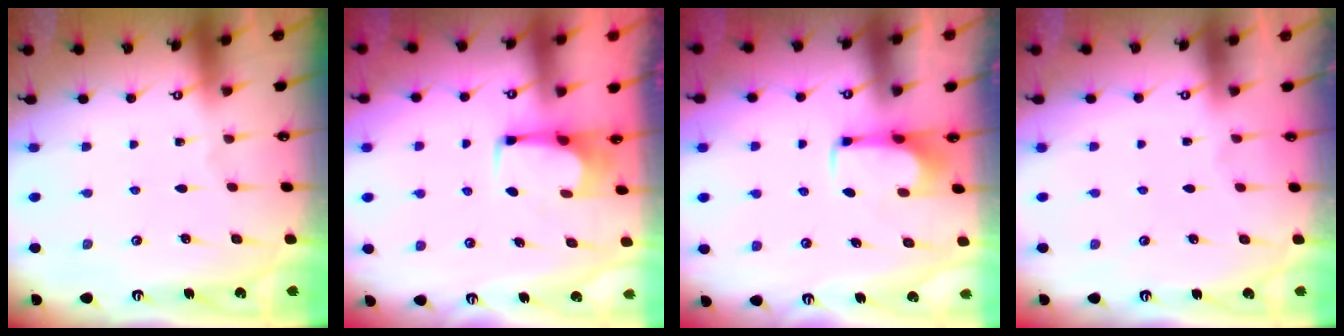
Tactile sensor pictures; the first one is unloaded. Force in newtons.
{"total": 2.5, "press": 2.4, "slide": 0.4}
{"total": 2.0, "press": 2.0, "slide": 0.4}
{"total": 1.5, "press": 1.4, "slide": 0.7}